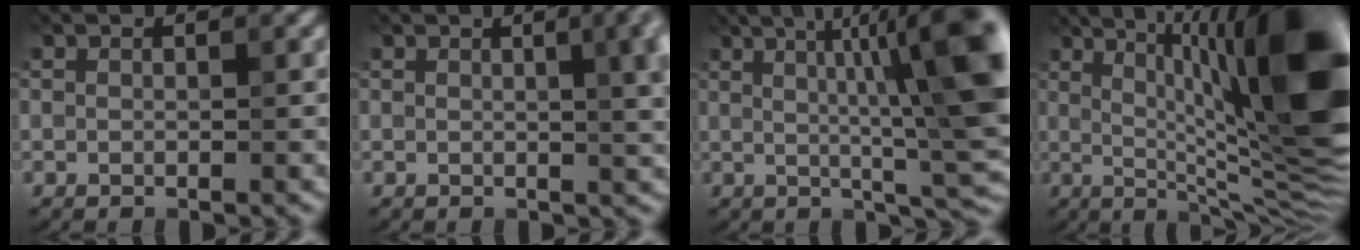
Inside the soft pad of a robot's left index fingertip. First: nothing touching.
{"total": 9.0, "force": [2.4, 4.5, 7.4], "torque": [-0.039, 0.049, 0.021]}
{"total": 12.0, "force": [2.3, 2.3, 11.6], "torque": [-0.139, 0.011, 0.039]}
{"total": 14.2, "force": [2.4, 2.8, 13.7], "torque": [-0.185, 0.010, 0.045]}